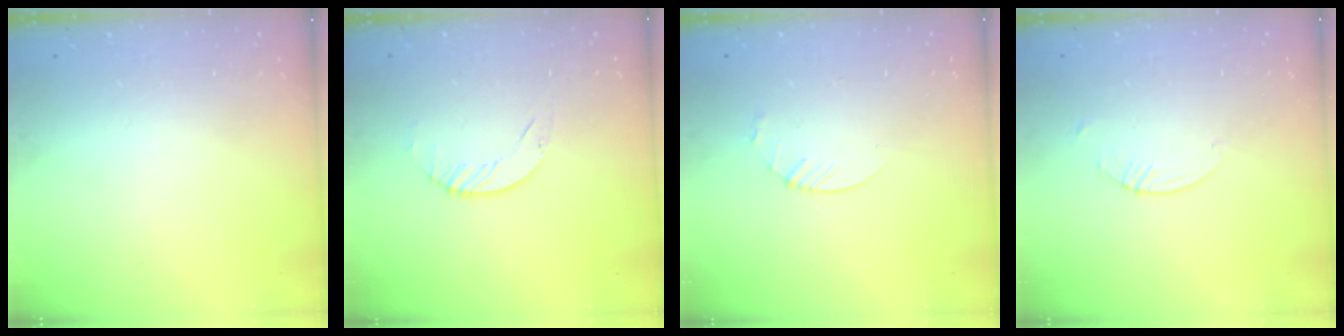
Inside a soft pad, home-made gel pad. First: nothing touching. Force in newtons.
{"total": 1.9, "press": 1.9, "slide": 0.2}
{"total": 3.0, "press": 3.0, "slide": 0.3}
{"total": 0.8, "press": 0.8, "slide": 0.2}